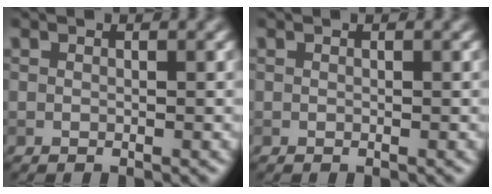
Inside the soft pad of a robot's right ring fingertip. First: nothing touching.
{"total": 0.0}